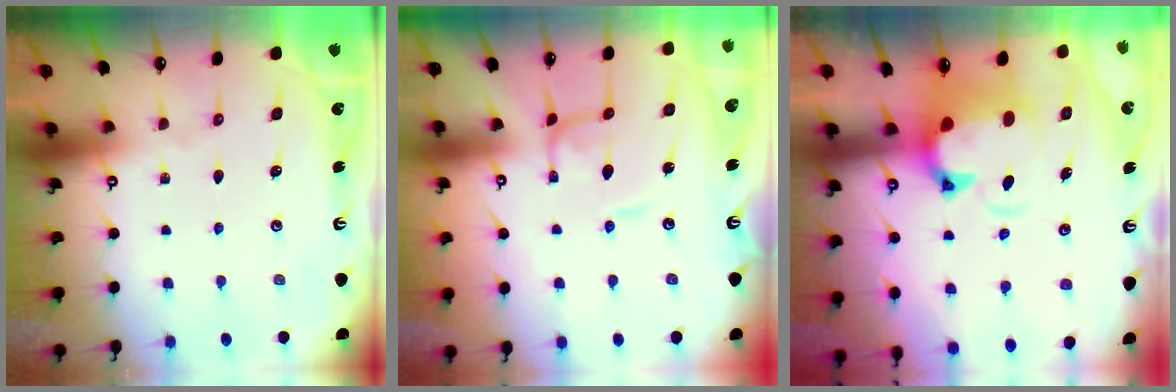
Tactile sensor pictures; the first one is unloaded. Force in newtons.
{"total": 0.9, "press": 0.9, "slide": 0.2}
{"total": 3.2, "press": 2.9, "slide": 1.4}